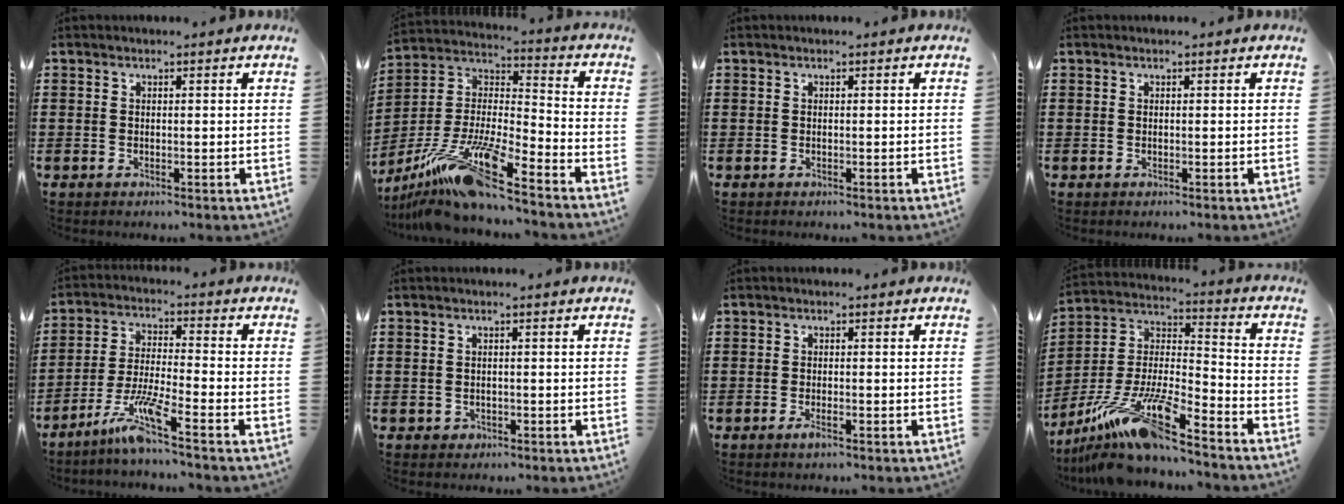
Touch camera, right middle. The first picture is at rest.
{"total": 15.1, "force": [-11.6, 1.2, 9.6], "torque": [-0.208, 0.002, -0.225]}
{"total": 0.0}
{"total": 0.0}
{"total": 7.4, "force": [-5.5, 0.3, 4.9], "torque": [-0.105, -0.011, -0.108]}
{"total": 0.6, "force": [-0.2, 0.5, 0.2], "torque": [-0.008, 0.000, -0.004]}
{"total": 1.5, "force": [-0.8, 0.3, 1.3], "torque": [-0.030, -0.004, -0.016]}
{"total": 15.3, "force": [-12.3, 1.7, 9.0], "torque": [-0.182, 0.015, -0.234]}